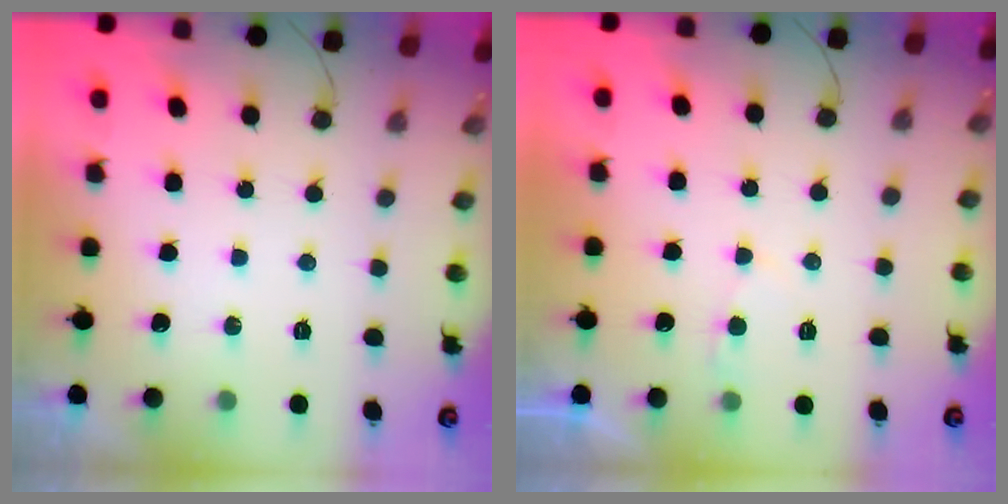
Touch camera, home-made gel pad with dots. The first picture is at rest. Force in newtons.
{"total": 1.8, "press": 1.8, "slide": 0.3}